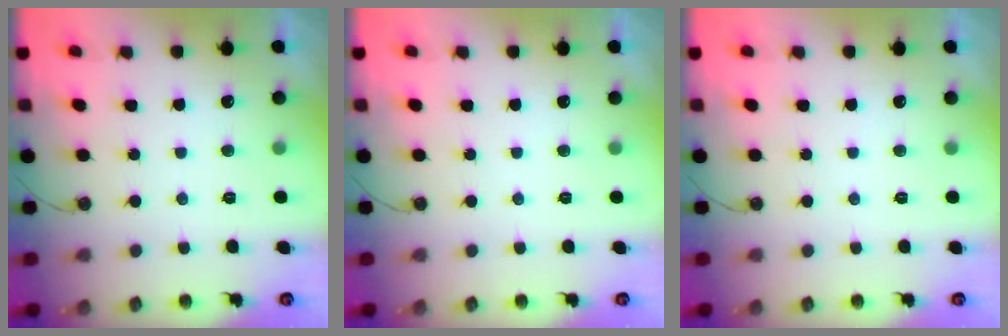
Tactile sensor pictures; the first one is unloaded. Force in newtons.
{"total": 0.0}
{"total": 0.0}